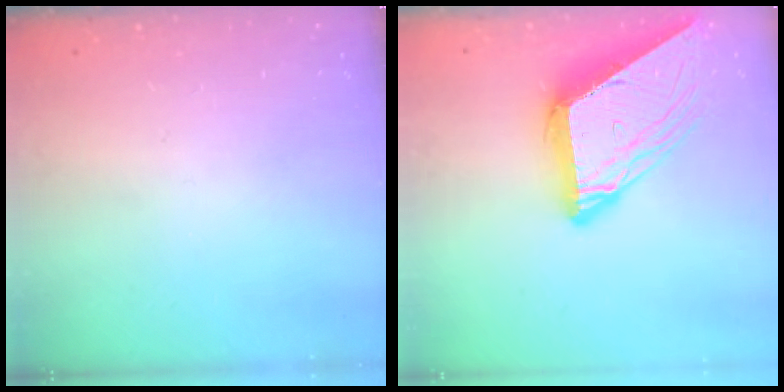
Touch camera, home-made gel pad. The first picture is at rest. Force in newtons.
{"total": 14.2, "press": 14.1, "slide": 1.5}